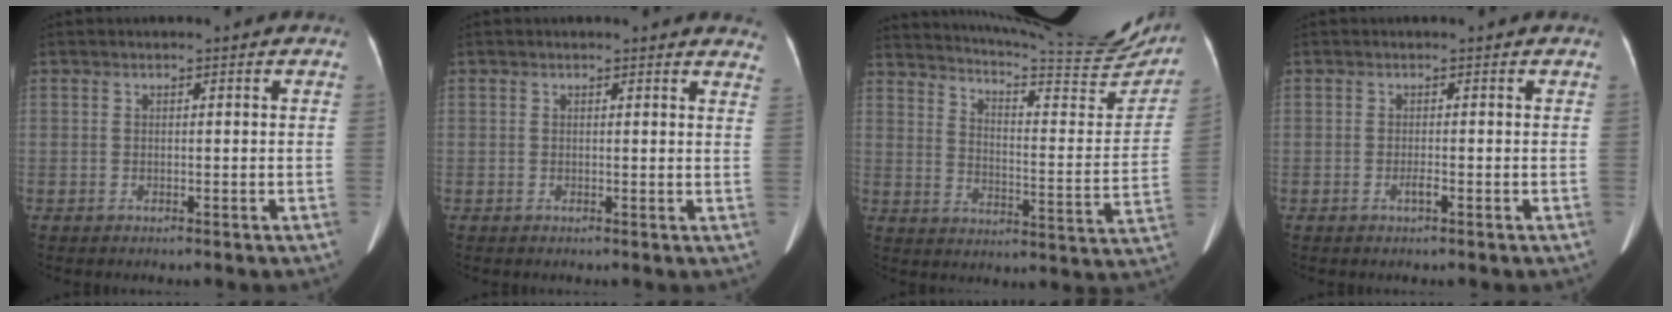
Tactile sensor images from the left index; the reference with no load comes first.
{"total": 6.2, "force": [6.1, 0.9, 1.1], "torque": [0.015, -0.029, 0.033]}
{"total": 25.4, "force": [23.3, 1.6, 9.9], "torque": [-0.151, -0.089, 0.296]}
{"total": 1.0, "force": [-0.5, -0.1, 0.8], "torque": [-0.017, -0.002, -0.004]}